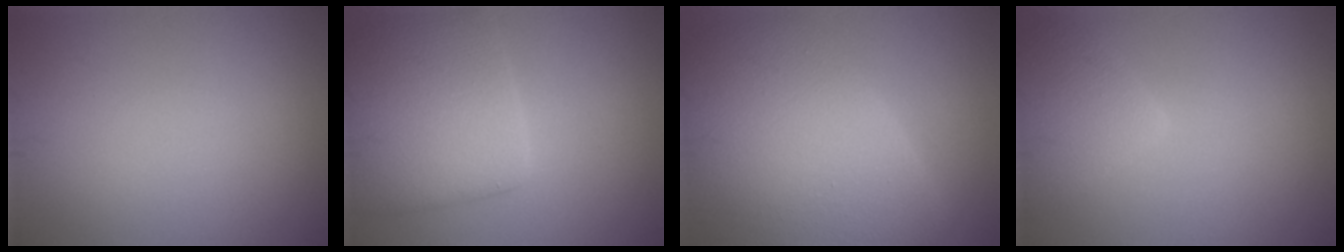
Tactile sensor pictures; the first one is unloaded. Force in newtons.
{"total": 7.2, "press": 7.2, "slide": 0.4}
{"total": 11.3, "press": 11.3, "slide": 0.6}
{"total": 3.9, "press": 3.9, "slide": 0.2}